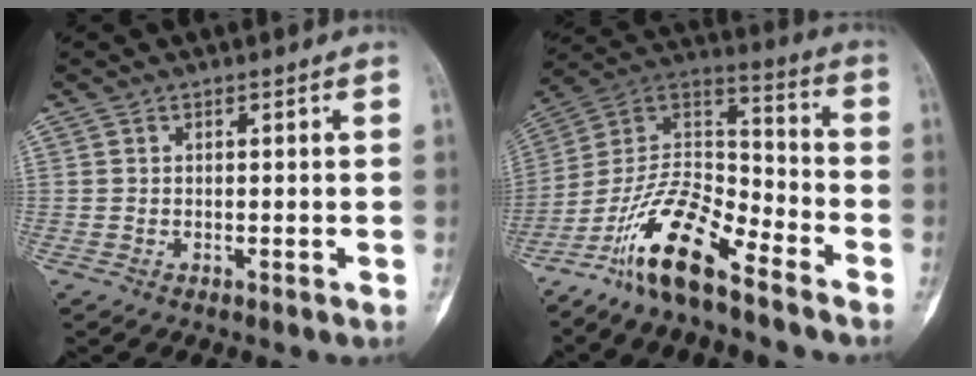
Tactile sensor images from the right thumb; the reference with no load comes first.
{"total": 16.1, "force": [-11.4, 4.8, 10.4], "torque": [-0.181, 0.087, -0.217]}